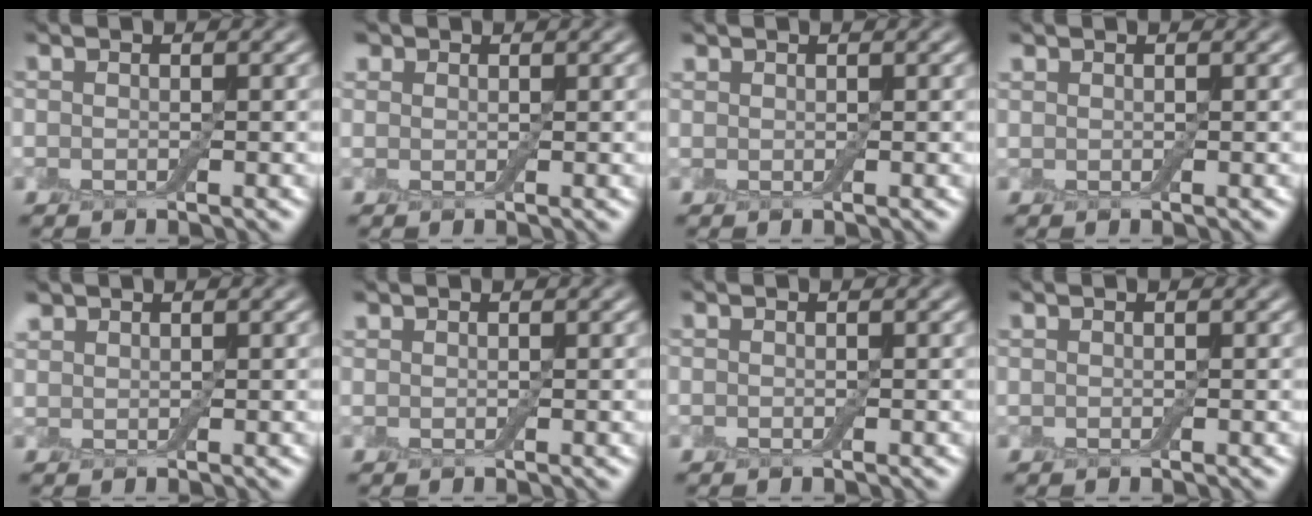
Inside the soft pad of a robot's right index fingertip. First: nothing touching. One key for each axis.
{"total": 0.9, "fx": 0.7, "fy": 0.6, "fz": 0.1, "tx": -0.001, "ty": 0.002, "tz": 0.010}
{"total": 0.6, "fx": 0.5, "fy": 0.2, "fz": 0.0, "tx": 0.001, "ty": 0.004, "tz": 0.012}
{"total": 0.5, "fx": 0.5, "fy": 0.2, "fz": 0.0, "tx": 0.002, "ty": 0.004, "tz": 0.011}
{"total": 1.2, "fx": 1.1, "fy": 0.6, "fz": 0.1, "tx": -0.006, "ty": 0.007, "tz": 0.025}
{"total": 0.5, "fx": 0.5, "fy": 0.2, "fz": 0.0, "tx": 0.002, "ty": 0.004, "tz": 0.012}
{"total": 0.0}
{"total": 0.0}